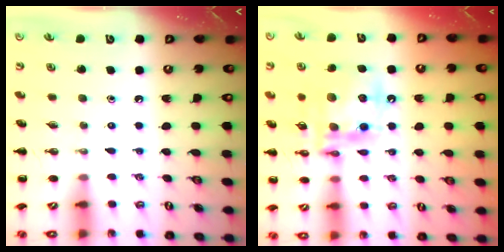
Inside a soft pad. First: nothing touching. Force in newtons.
{"total": 16.2, "press": 16.0, "slide": 3.0}